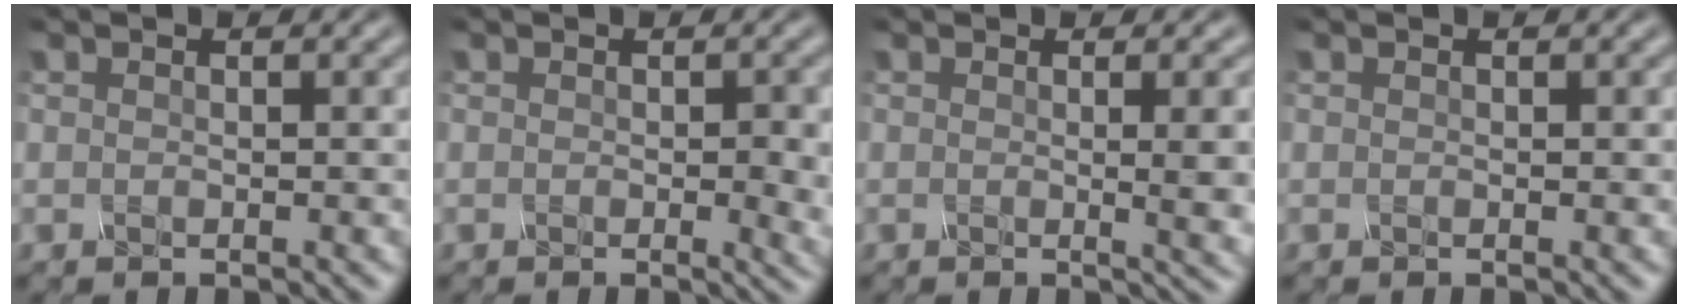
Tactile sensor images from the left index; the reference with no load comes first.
{"total": 2.6, "force": [0.0, 1.1, 2.4], "torque": [-0.025, -0.007, 0.000]}
{"total": 4.9, "force": [0.2, 1.7, 4.6], "torque": [-0.040, -0.002, 0.004]}
{"total": 0.0}